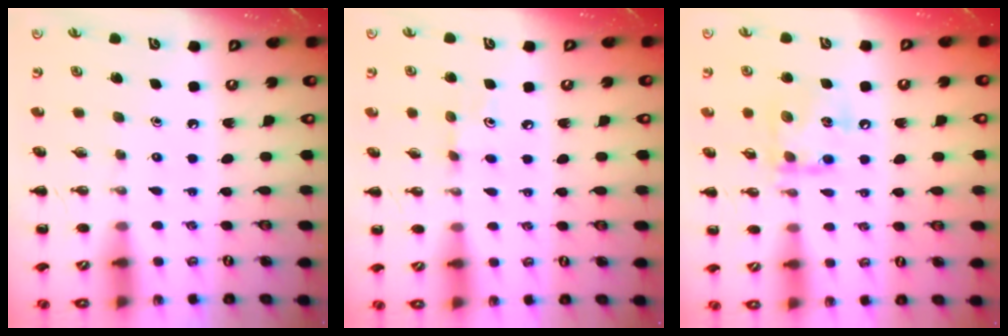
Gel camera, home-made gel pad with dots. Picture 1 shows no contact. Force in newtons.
{"total": 3.5, "press": 3.3, "slide": 1.2}
{"total": 12.4, "press": 12.3, "slide": 1.7}